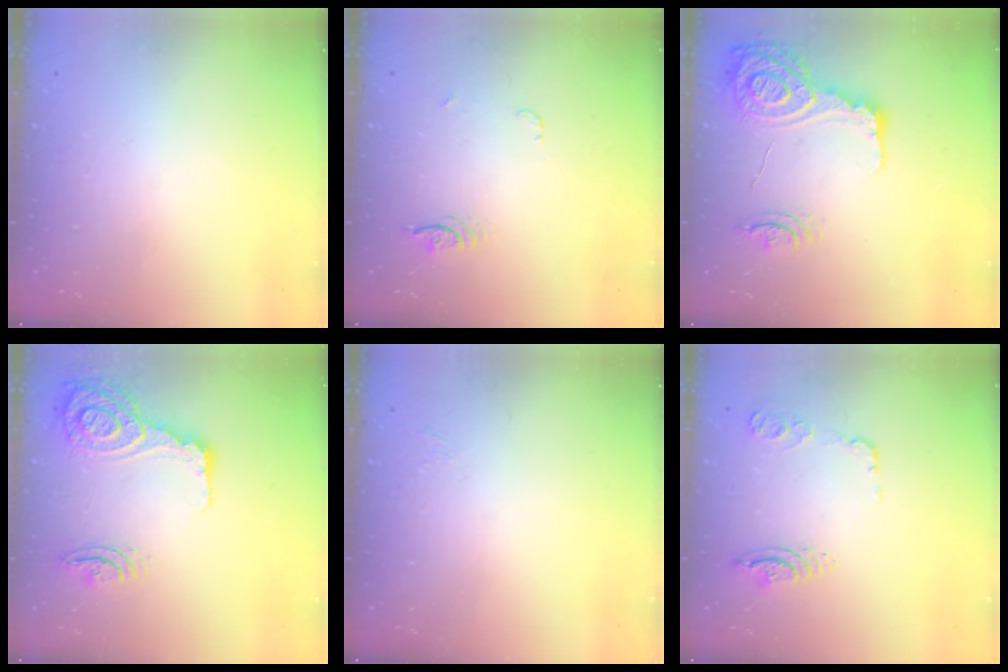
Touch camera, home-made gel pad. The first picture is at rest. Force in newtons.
{"total": 3.9, "press": 3.5, "slide": 1.7}
{"total": 16.0, "press": 15.9, "slide": 1.2}
{"total": 18.9, "press": 18.6, "slide": 3.2}
{"total": 4.5, "press": 4.4, "slide": 0.9}
{"total": 10.8, "press": 10.7, "slide": 1.4}